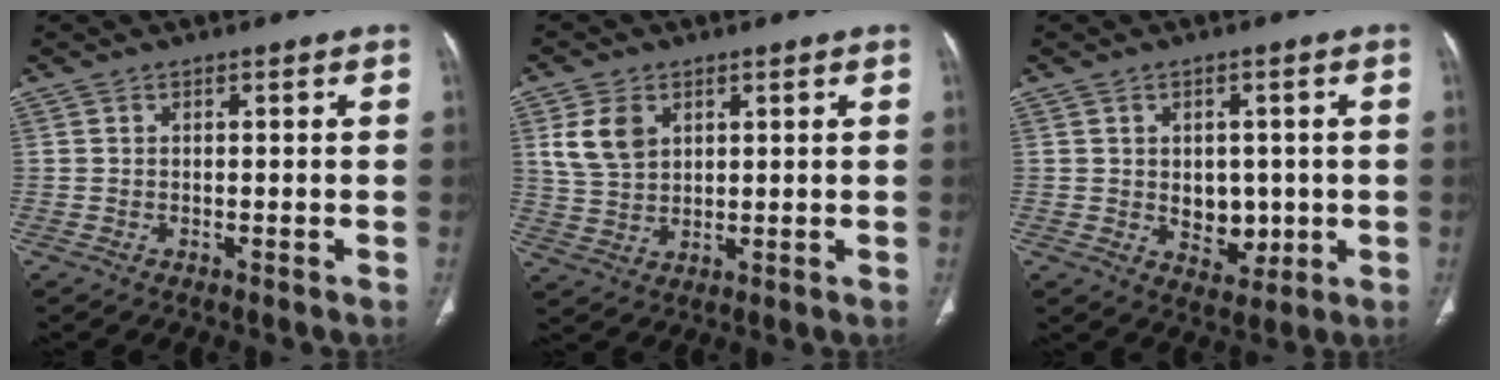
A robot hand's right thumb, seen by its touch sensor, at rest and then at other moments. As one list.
[{"total": 7.0, "force": [2.8, 4.8, 4.2], "torque": [-0.070, -0.006, 0.062]}, {"total": 6.9, "force": [-0.2, 5.1, 4.7], "torque": [-0.031, -0.007, 0.011]}]